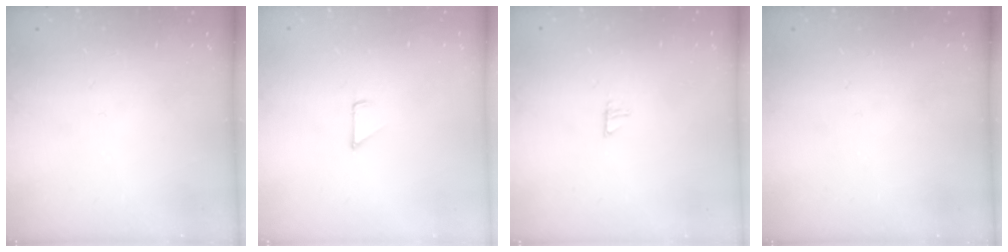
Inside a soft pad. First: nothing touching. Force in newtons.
{"total": 4.5, "press": 4.5, "slide": 0.3}
{"total": 3.7, "press": 3.7, "slide": 0.3}
{"total": 0.0}